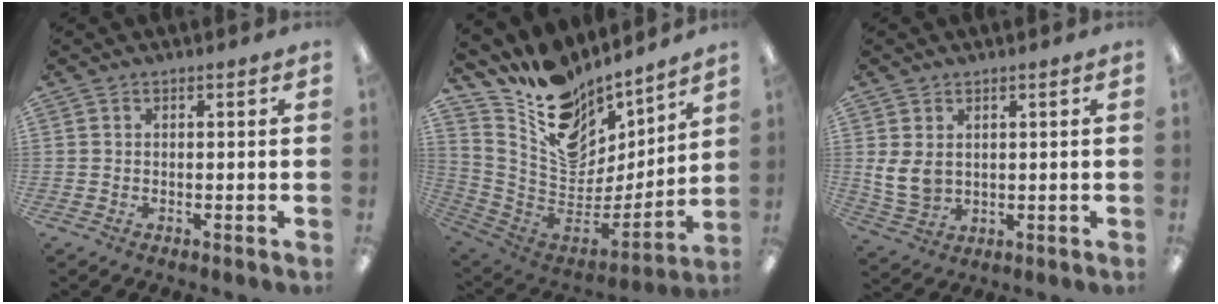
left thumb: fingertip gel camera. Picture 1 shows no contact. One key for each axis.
{"total": 14.6, "fx": 9.7, "fy": 9.5, "fz": 5.3, "tx": -0.097, "ty": -0.099, "tz": 0.181}
{"total": 6.3, "fx": 2.0, "fy": 4.6, "fz": 3.8, "tx": -0.103, "ty": -0.008, "tz": 0.037}